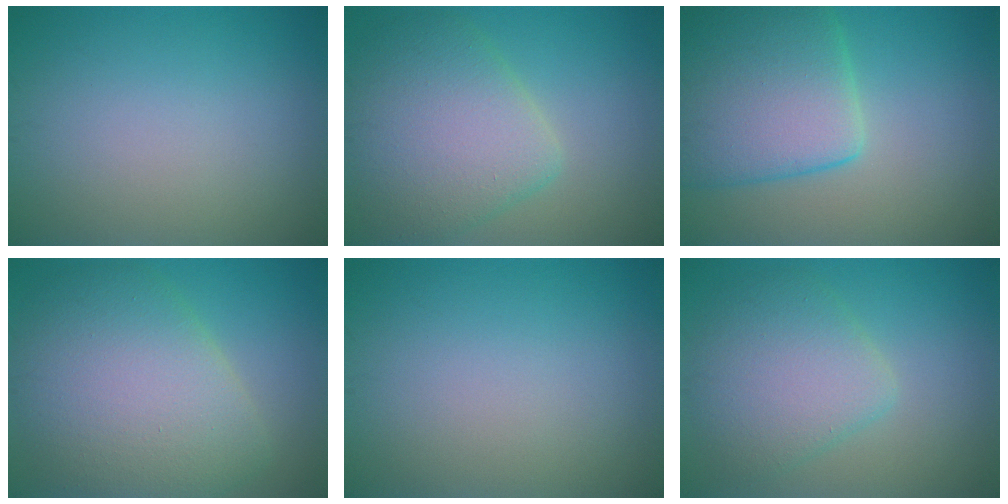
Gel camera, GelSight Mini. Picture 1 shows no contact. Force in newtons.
{"total": 7.2, "press": 7.2, "slide": 0.3}
{"total": 8.9, "press": 8.9, "slide": 0.3}
{"total": 9.4, "press": 9.4, "slide": 0.7}
{"total": 0.0}
{"total": 5.2, "press": 5.2, "slide": 0.3}